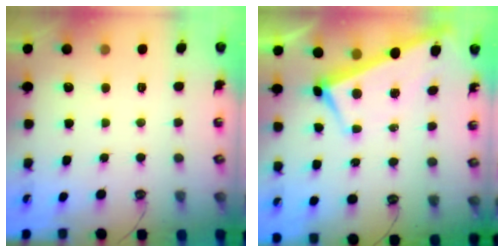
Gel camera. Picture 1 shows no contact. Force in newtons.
{"total": 3.0, "press": 2.9, "slide": 0.9}